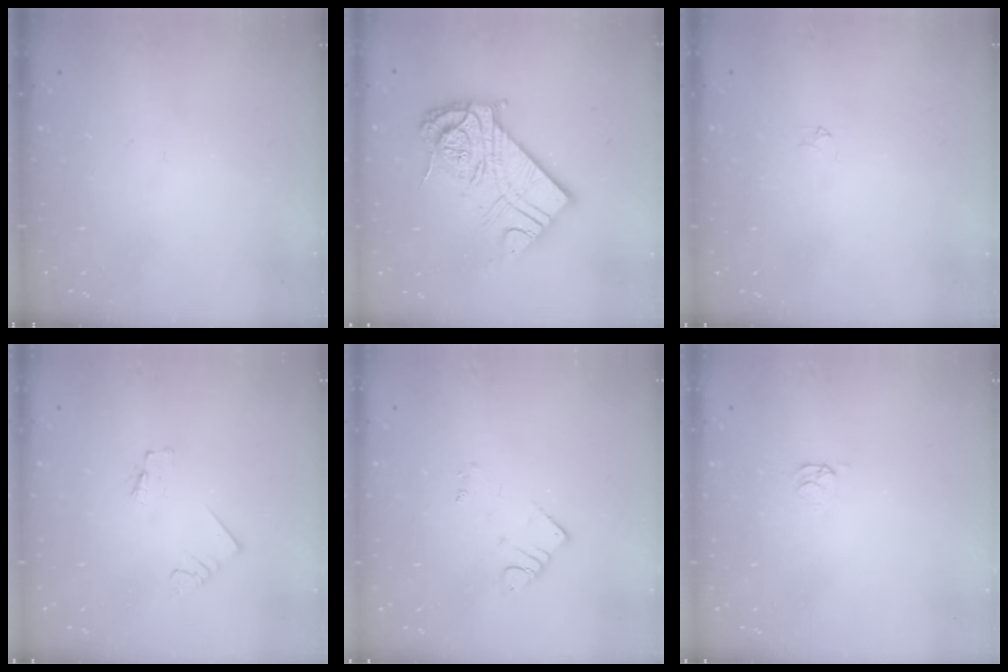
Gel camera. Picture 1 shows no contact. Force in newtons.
{"total": 20.3, "press": 20.1, "slide": 2.2}
{"total": 2.2, "press": 2.2, "slide": 0.3}
{"total": 1.2, "press": 1.2, "slide": 0.1}
{"total": 2.7, "press": 2.7, "slide": 0.4}
{"total": 1.6, "press": 1.6, "slide": 0.4}